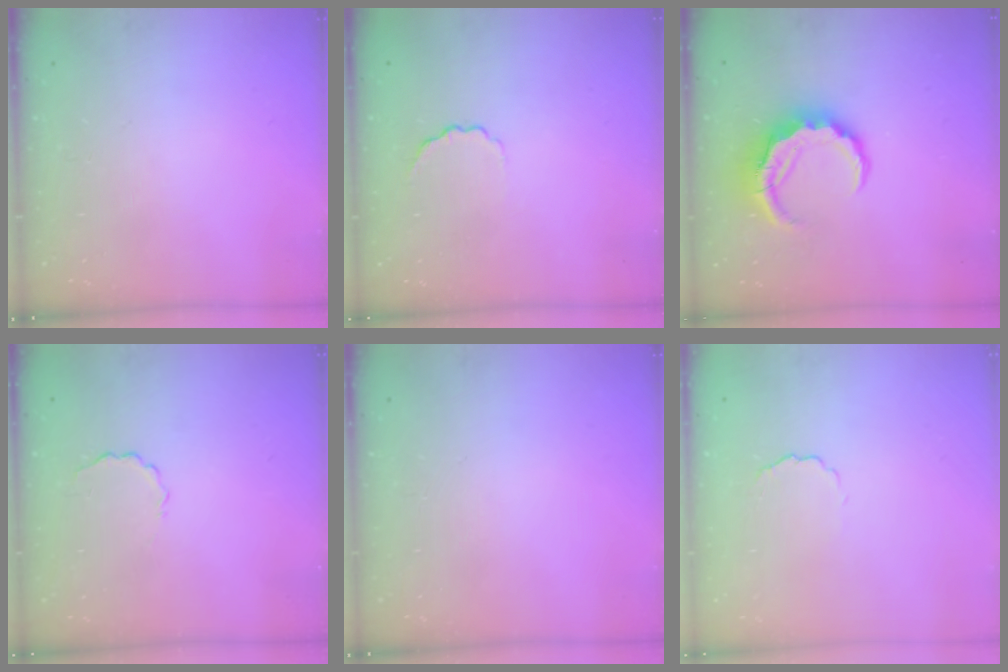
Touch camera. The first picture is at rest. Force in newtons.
{"total": 2.1, "press": 2.0, "slide": 0.8}
{"total": 6.9, "press": 6.8, "slide": 1.3}
{"total": 2.0, "press": 1.9, "slide": 0.7}
{"total": 0.0}
{"total": 2.4, "press": 2.4, "slide": 0.5}